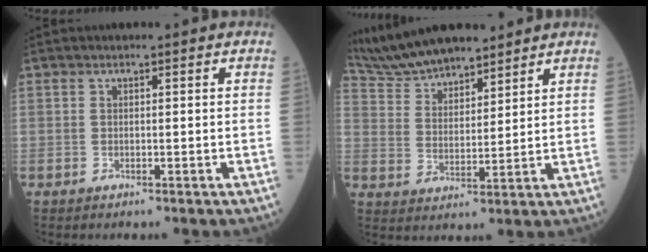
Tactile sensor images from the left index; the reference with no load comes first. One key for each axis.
{"total": 11.8, "fx": 10.7, "fy": 2.6, "fz": 4.1, "tx": -0.088, "ty": 0.023, "tz": 0.206}